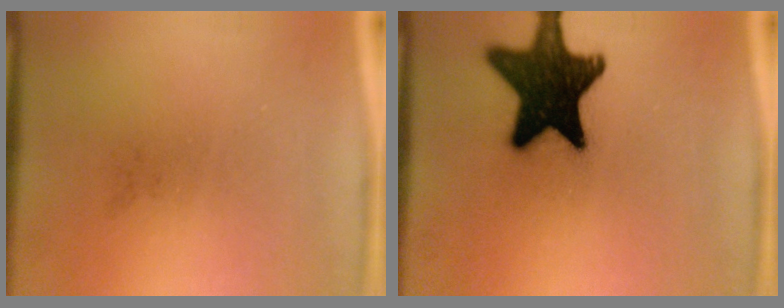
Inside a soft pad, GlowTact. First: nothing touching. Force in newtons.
{"total": 18.9}